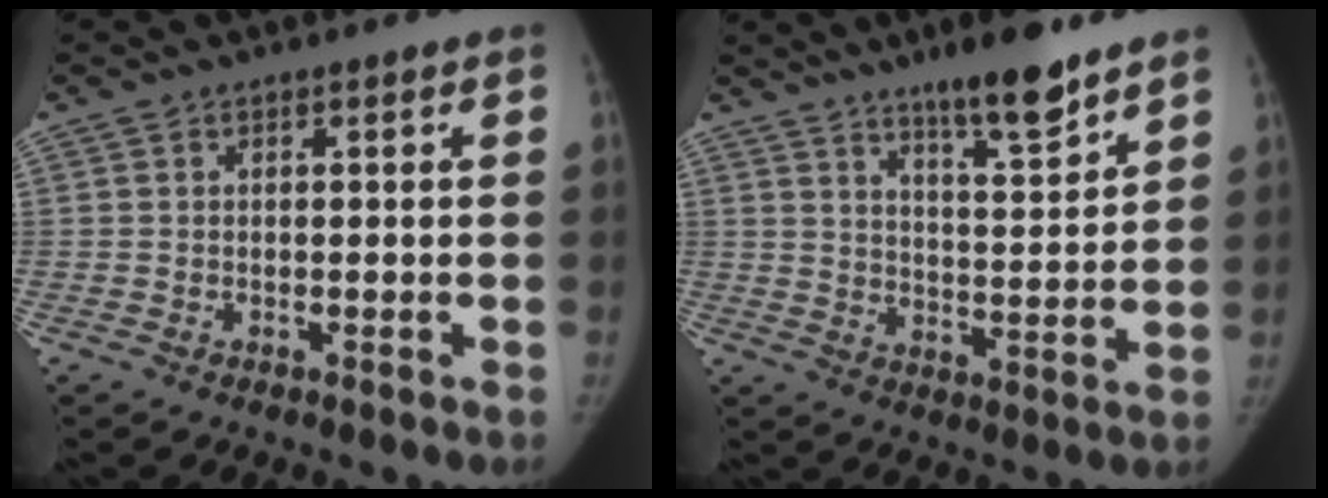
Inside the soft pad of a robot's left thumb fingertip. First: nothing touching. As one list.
[{"total": 11.3, "force": [8.4, 2.1, 7.3], "torque": [-0.099, -0.059, 0.139]}]